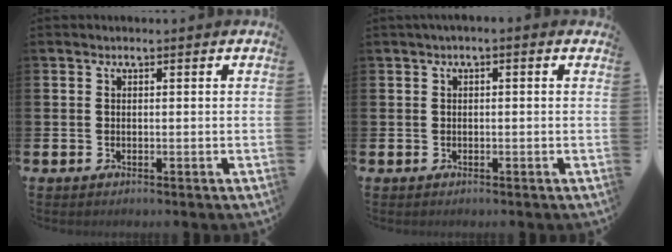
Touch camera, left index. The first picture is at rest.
{"total": 0.6, "force": [-0.2, 0.1, 0.6], "torque": [-0.008, 0.001, -0.005]}